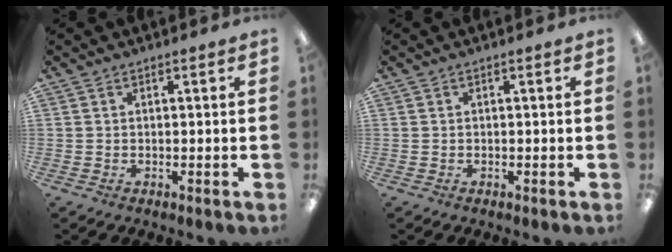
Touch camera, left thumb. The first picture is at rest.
{"total": 0.0}